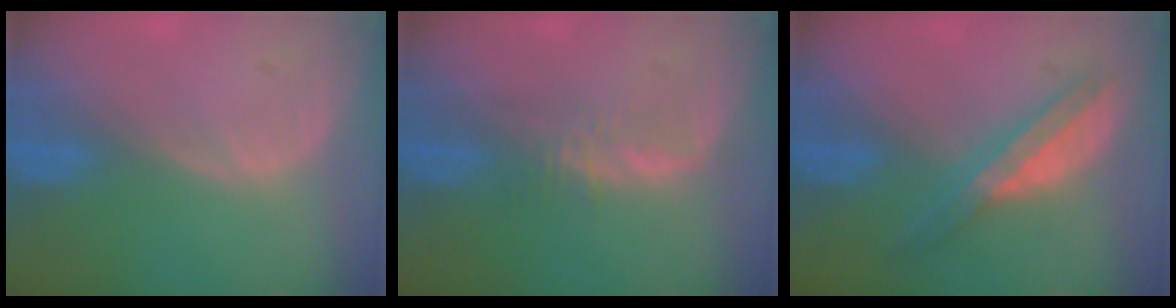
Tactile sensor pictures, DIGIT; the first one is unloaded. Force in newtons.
{"total": 2.4, "press": 2.4, "slide": 0.2}
{"total": 5.5, "press": 5.2, "slide": 1.8}